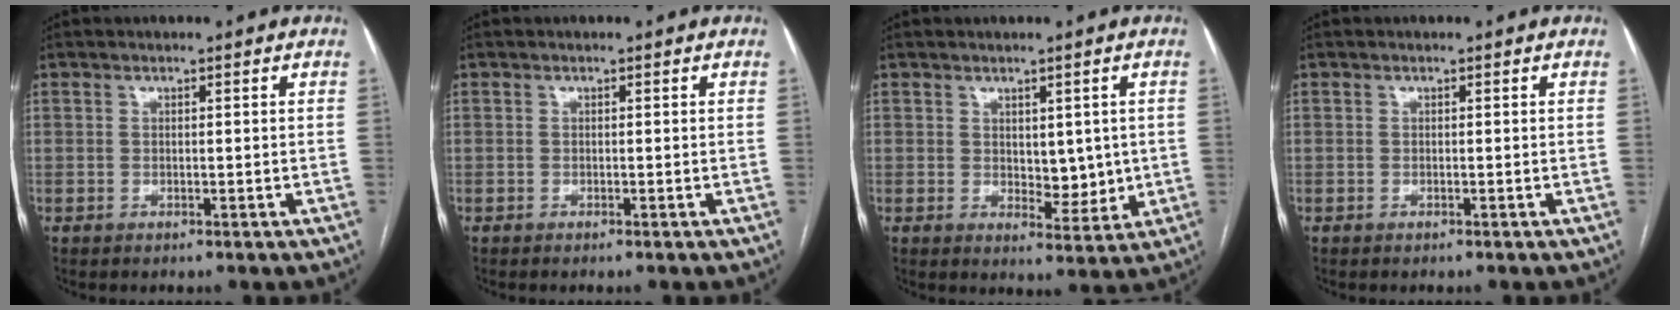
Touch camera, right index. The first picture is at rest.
{"total": 0.0}
{"total": 5.0, "force": [0.6, 2.8, 4.1], "torque": [-0.051, -0.007, 0.018]}
{"total": 0.0}